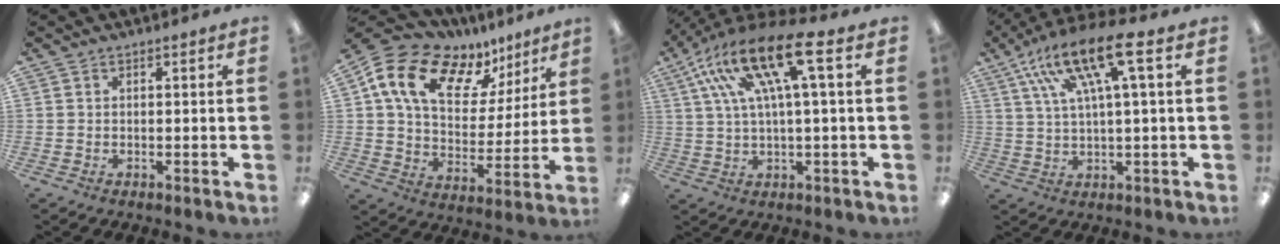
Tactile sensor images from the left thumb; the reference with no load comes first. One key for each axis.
{"total": 16.7, "fx": 10.3, "fy": 9.6, "fz": 8.9, "tx": -0.164, "ty": -0.051, "tz": 0.185}
{"total": 17.2, "fx": 7.5, "fy": 4.9, "fz": 14.6, "tx": -0.292, "ty": -0.023, "tz": 0.123}
{"total": 15.7, "fx": 7.6, "fy": 4.1, "fz": 13.2, "tx": -0.261, "ty": -0.027, "tz": 0.123}